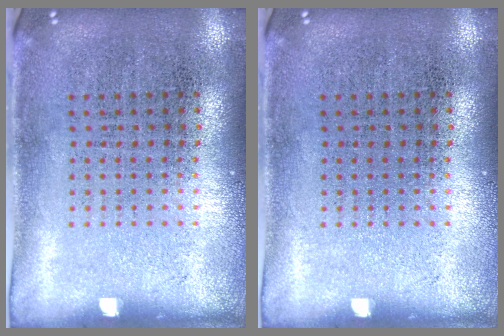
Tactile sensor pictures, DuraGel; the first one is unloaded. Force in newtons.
{"total": 0.0}